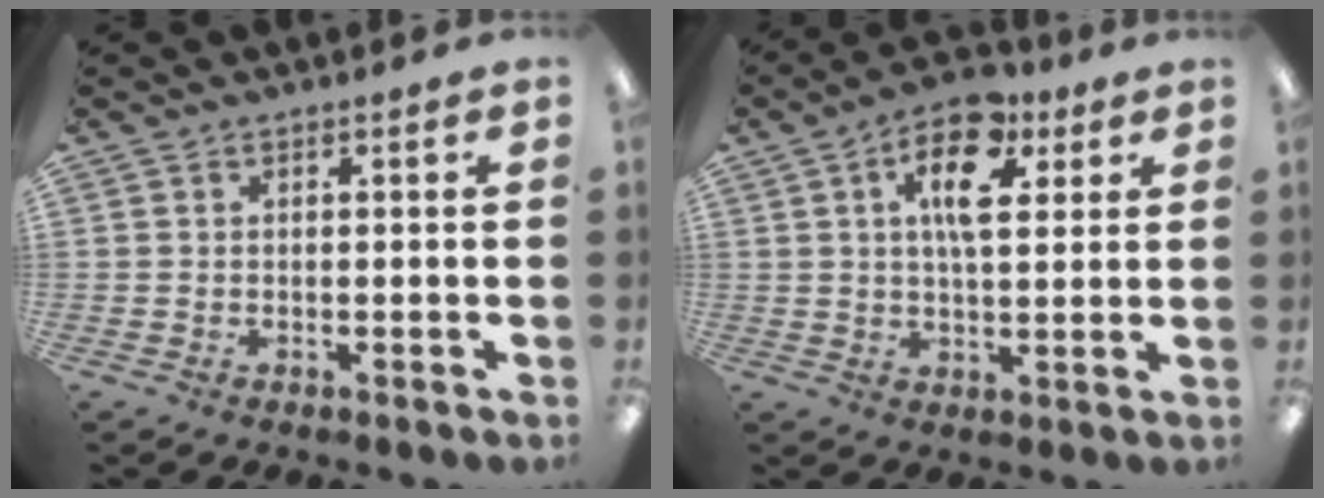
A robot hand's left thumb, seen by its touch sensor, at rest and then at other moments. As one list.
[{"total": 12.9, "force": [5.4, 6.9, 9.5], "torque": [-0.136, -0.009, 0.088]}]